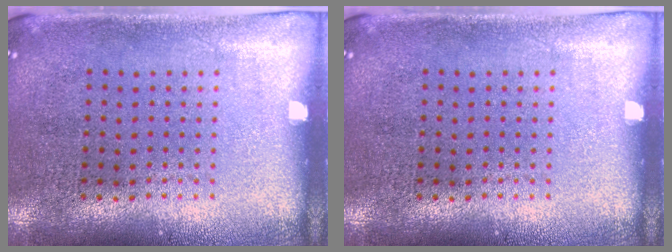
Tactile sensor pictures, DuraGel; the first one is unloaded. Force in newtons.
{"total": 0.0}